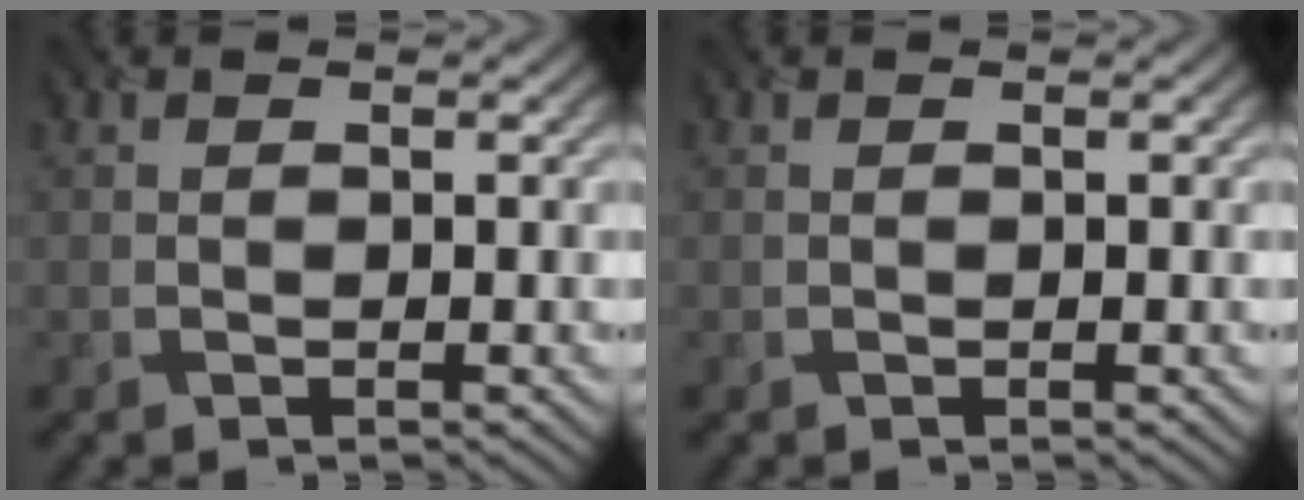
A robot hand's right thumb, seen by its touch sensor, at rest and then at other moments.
{"total": 0.0}